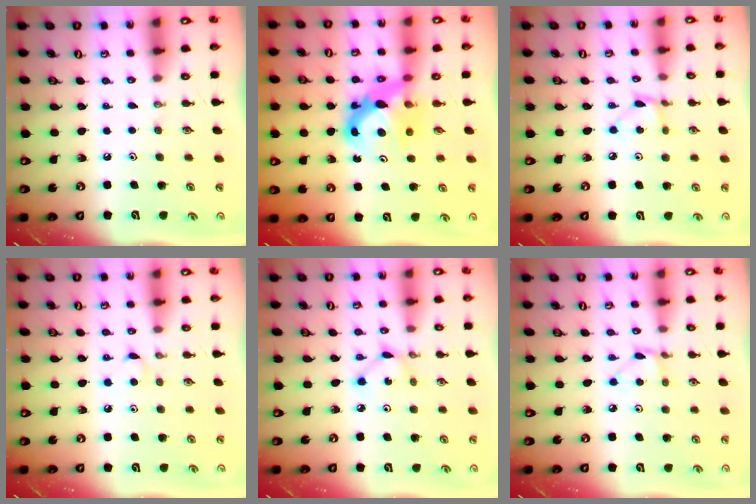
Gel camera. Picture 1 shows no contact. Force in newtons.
{"total": 8.9, "press": 8.8, "slide": 0.6}
{"total": 3.3, "press": 3.3, "slide": 0.4}
{"total": 4.1, "press": 4.1, "slide": 0.5}
{"total": 2.6, "press": 2.6, "slide": 0.1}
{"total": 2.6, "press": 2.6, "slide": 0.3}